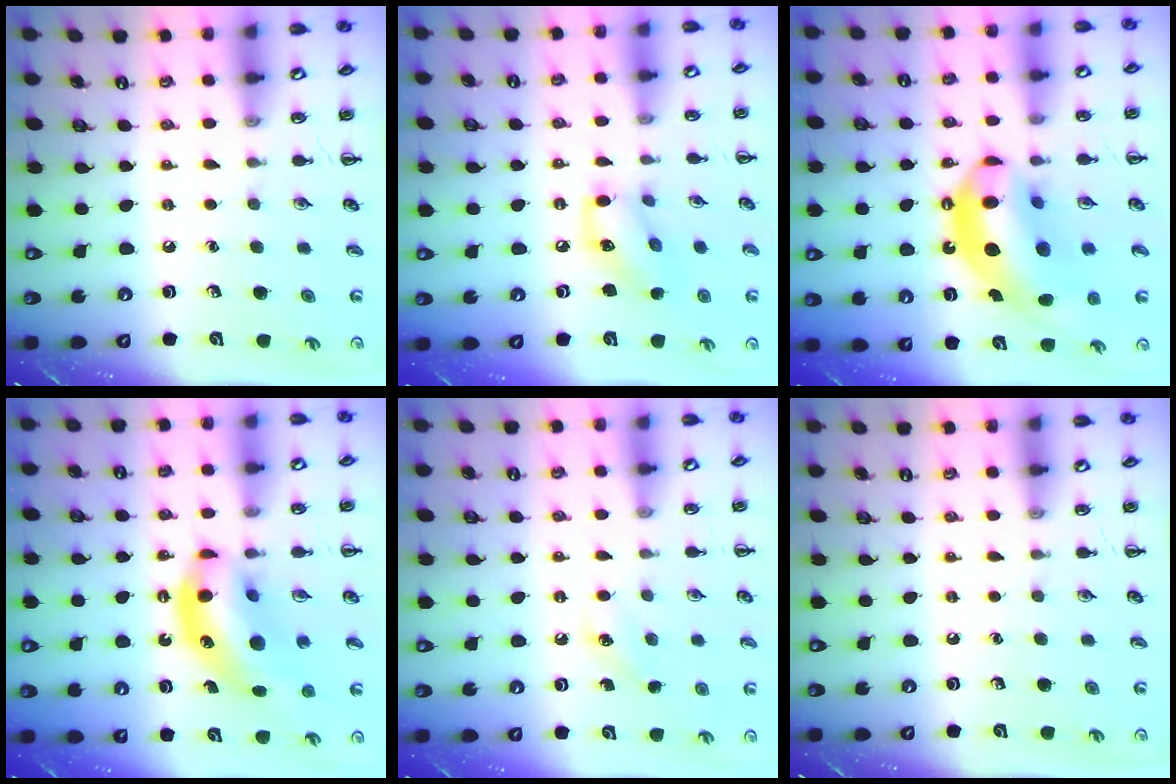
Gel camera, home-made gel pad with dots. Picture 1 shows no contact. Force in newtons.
{"total": 10.5, "press": 10.5, "slide": 0.3}
{"total": 17.5, "press": 16.8, "slide": 4.8}
{"total": 13.4, "press": 12.9, "slide": 3.5}
{"total": 5.9, "press": 5.7, "slide": 1.7}
{"total": 0.0}